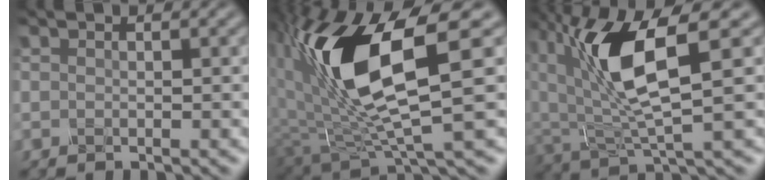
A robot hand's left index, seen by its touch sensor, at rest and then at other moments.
{"total": 10.8, "force": [2.4, 3.5, 9.9], "torque": [-0.210, -0.003, 0.055]}
{"total": 7.5, "force": [2.5, 2.3, 6.7], "torque": [-0.154, 0.001, 0.054]}